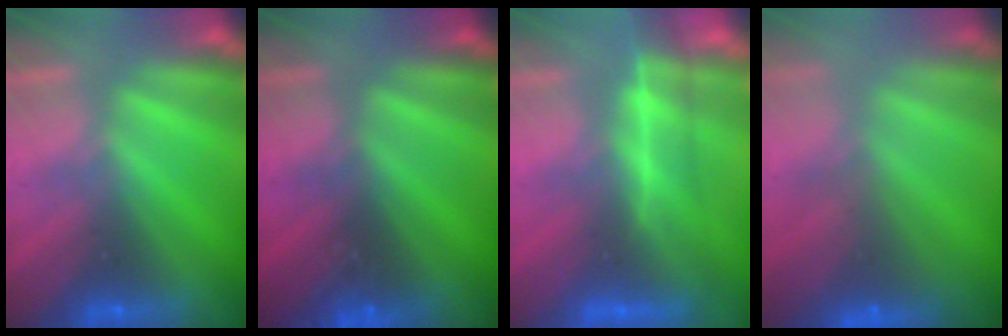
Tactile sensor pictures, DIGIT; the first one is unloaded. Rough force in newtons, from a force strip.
{"total": 2.9}
{"total": 3.9}
{"total": 5.7}